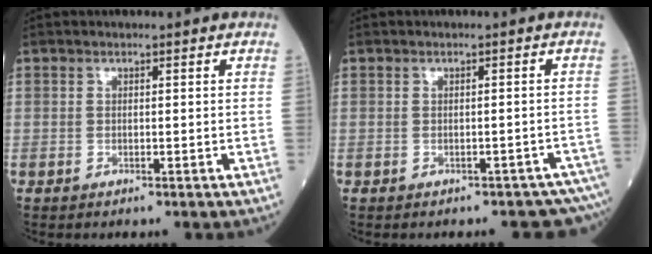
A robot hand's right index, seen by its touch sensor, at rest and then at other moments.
{"total": 6.5, "force": [-4.7, 3.0, 3.3], "torque": [-0.042, 0.028, -0.056]}